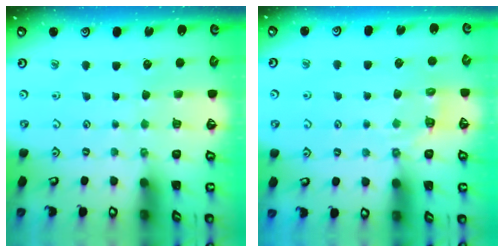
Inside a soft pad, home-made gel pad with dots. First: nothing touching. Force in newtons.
{"total": 4.6, "press": 4.3, "slide": 1.6}